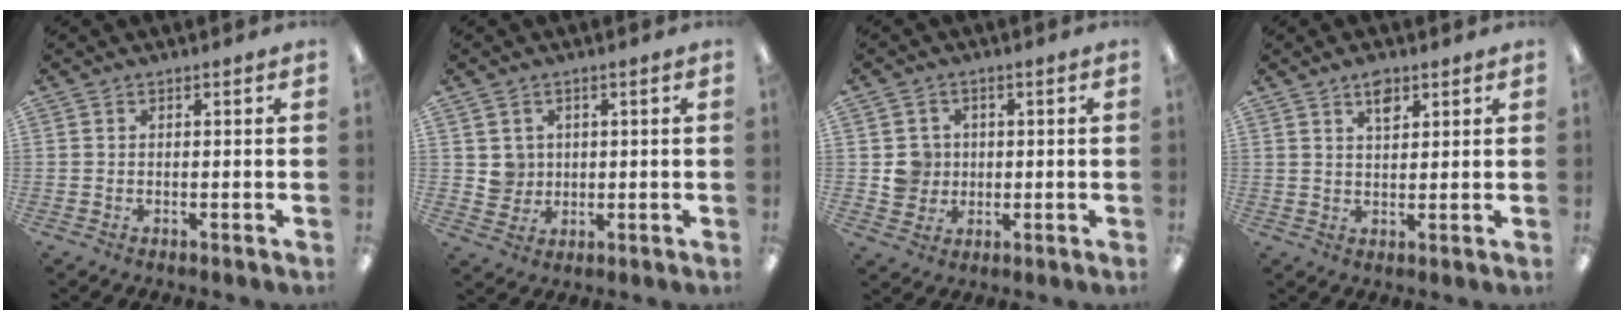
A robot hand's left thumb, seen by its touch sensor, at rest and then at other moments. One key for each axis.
{"total": 4.2, "fx": 1.4, "fy": 3.9, "fz": 0.0, "tx": 0.000, "ty": 0.000, "tz": 0.025}
{"total": 5.2, "fx": 0.3, "fy": 5.1, "fz": 0.9, "tx": -0.005, "ty": 0.004, "tz": 0.004}
{"total": 4.5, "fx": 2.9, "fy": 2.1, "fz": 2.7, "tx": -0.035, "ty": -0.007, "tz": 0.048}